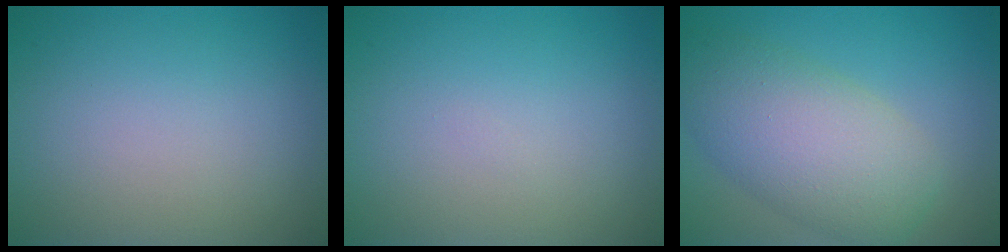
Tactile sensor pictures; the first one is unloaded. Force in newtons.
{"total": 0.0}
{"total": 7.5, "press": 7.5, "slide": 0.2}